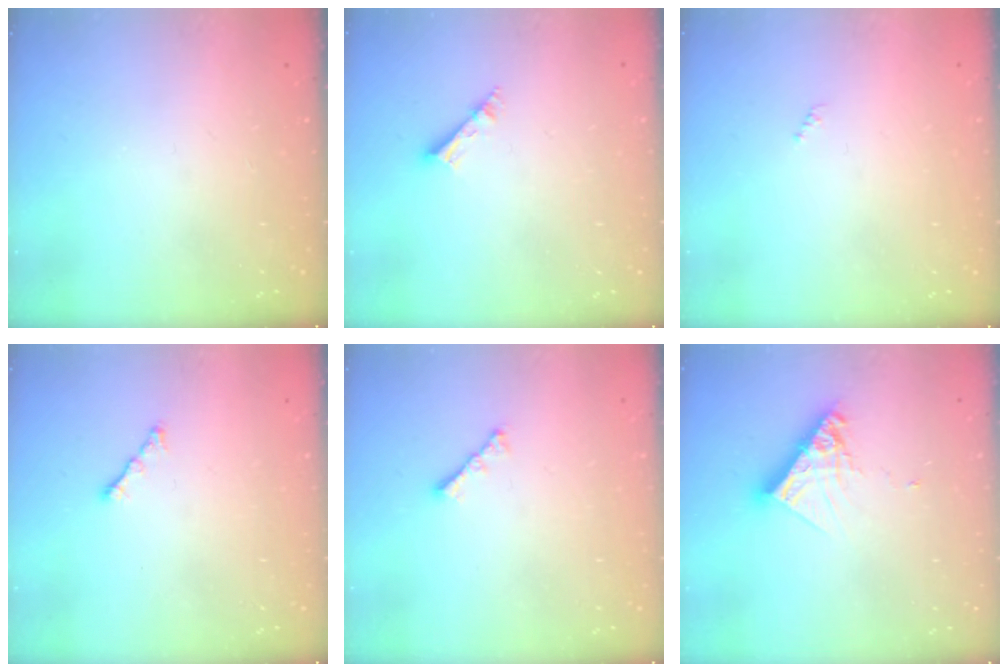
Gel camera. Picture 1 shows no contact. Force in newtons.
{"total": 3.9, "press": 3.8, "slide": 0.5}
{"total": 0.0}
{"total": 2.3, "press": 2.2, "slide": 0.7}
{"total": 2.4, "press": 2.3, "slide": 0.6}
{"total": 10.1, "press": 10.1, "slide": 0.9}